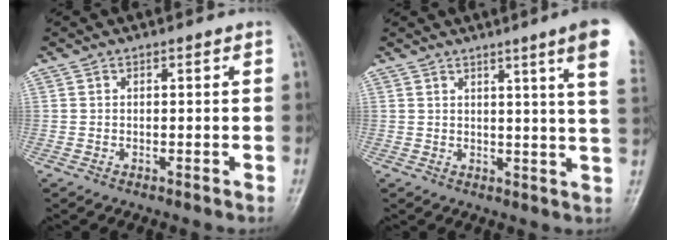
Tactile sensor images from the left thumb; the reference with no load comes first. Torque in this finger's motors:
{"motor_torque": [3.08, 1.93, 1.35, -1.42, 0.10]}